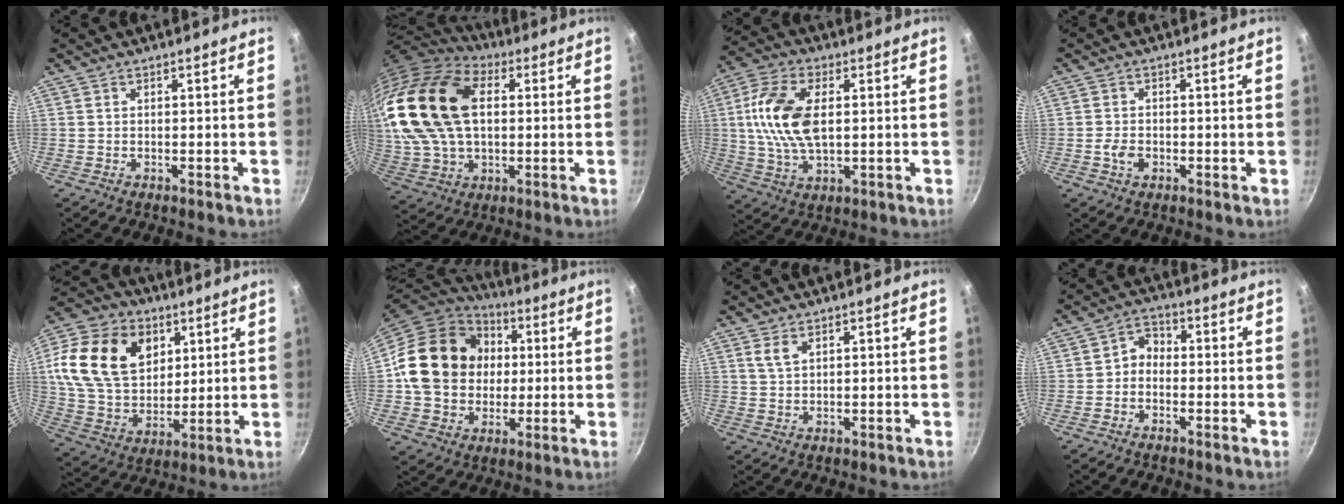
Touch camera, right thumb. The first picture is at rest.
{"total": 24.3, "force": [4.7, 15.2, 18.3], "torque": [-0.353, 0.007, 0.088]}
{"total": 13.8, "force": [1.8, 7.6, 11.4], "torque": [-0.217, 0.006, 0.028]}
{"total": 2.7, "force": [-0.9, 1.8, 1.9], "torque": [-0.035, 0.006, -0.017]}
{"total": 22.9, "force": [7.4, 16.4, 14.2], "torque": [-0.247, -0.011, 0.132]}
{"total": 20.5, "force": [2.0, 17.0, 11.2], "torque": [-0.172, 0.024, 0.032]}
{"total": 2.5, "force": [1.4, 1.2, 1.8], "torque": [-0.033, -0.004, 0.029]}
{"total": 3.4, "force": [-1.1, 2.7, 1.8], "torque": [-0.014, 0.021, -0.031]}